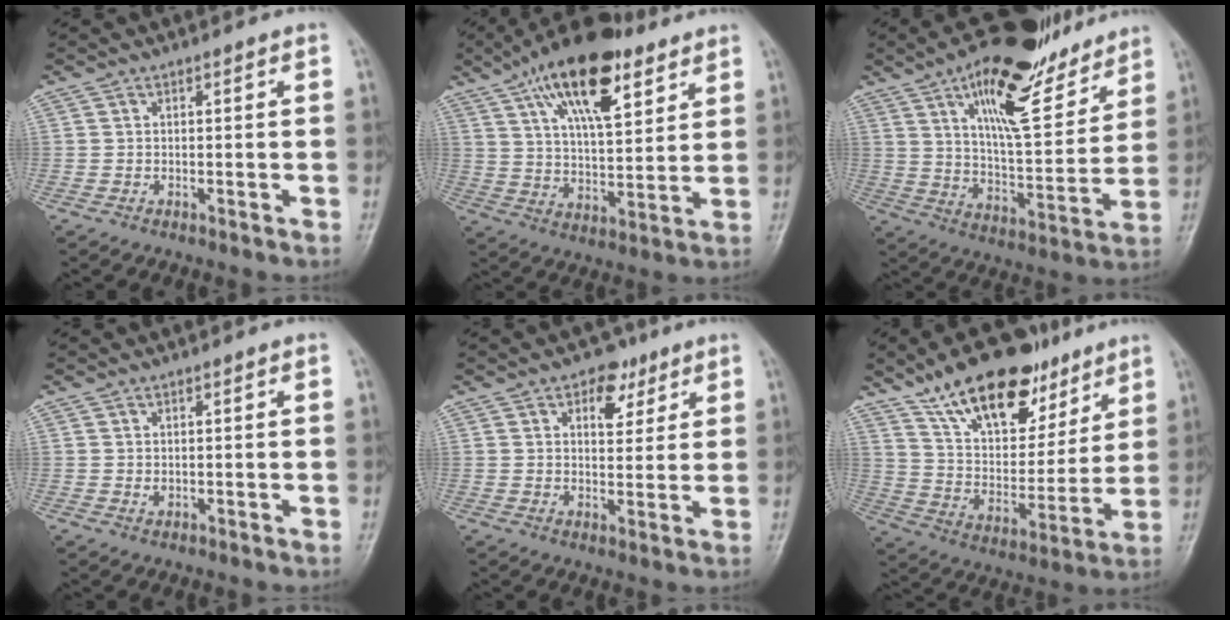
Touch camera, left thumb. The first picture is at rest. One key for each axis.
{"total": 18.7, "fx": 10.1, "fy": 7.8, "fz": 13.7, "tx": -0.199, "ty": -0.032, "tz": 0.169}
{"total": 19.6, "fx": 12.2, "fy": 7.2, "fz": 13.5, "tx": -0.171, "ty": -0.058, "tz": 0.204}
{"total": 1.0, "fx": 0.3, "fy": 0.7, "fz": 0.6, "tx": -0.009, "ty": -0.003, "tz": 0.008}
{"total": 6.4, "fx": 3.4, "fy": 4.1, "fz": 3.5, "tx": -0.020, "ty": -0.013, "tz": 0.045}
{"total": 21.5, "fx": 13.9, "fy": 10.6, "fz": 12.5, "tx": -0.157, "ty": -0.050, "tz": 0.240}